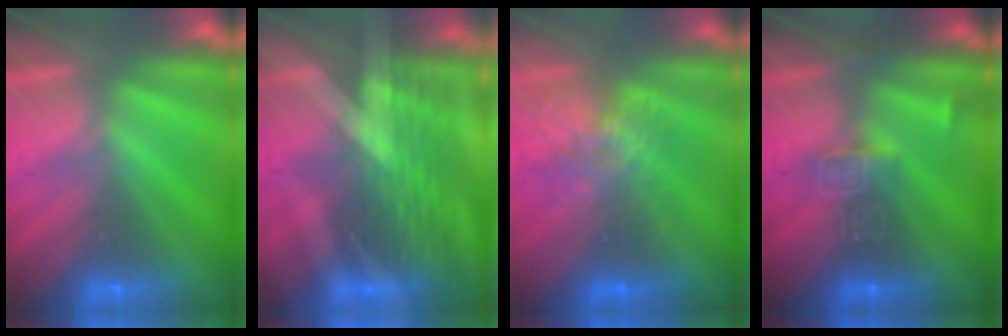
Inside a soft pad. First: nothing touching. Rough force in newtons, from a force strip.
{"total": 3.0}
{"total": 4.5}
{"total": 2.9}